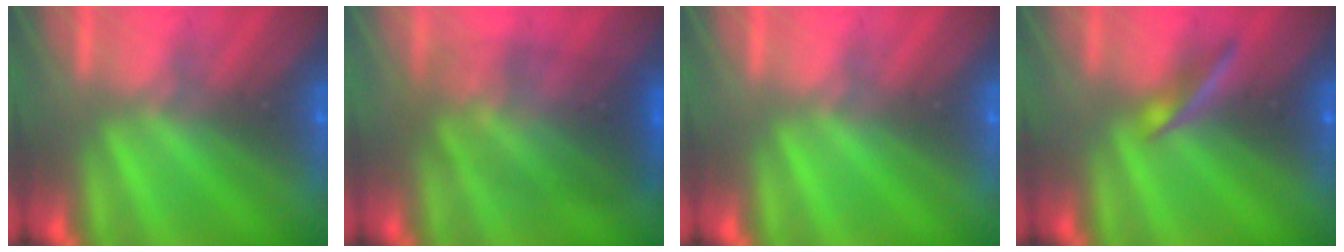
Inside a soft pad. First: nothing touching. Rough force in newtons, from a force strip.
{"total": 3.5}
{"total": 0.0}
{"total": 2.3}